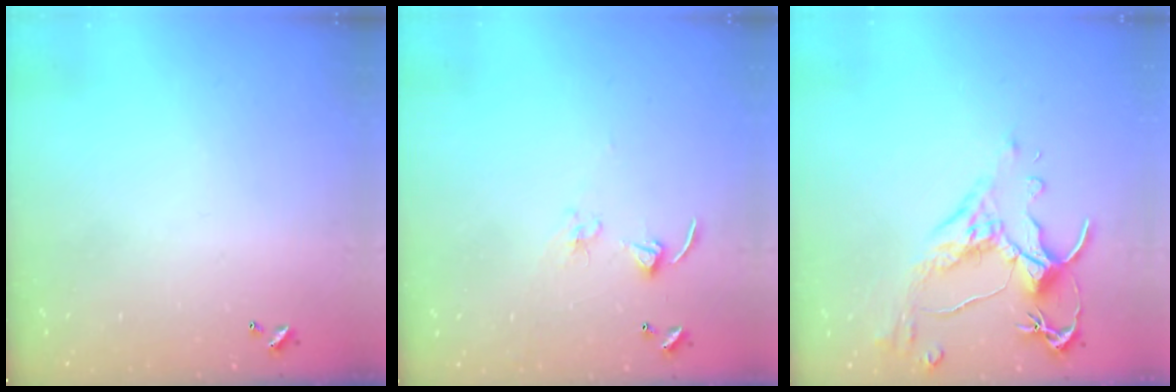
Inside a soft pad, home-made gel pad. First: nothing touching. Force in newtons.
{"total": 2.7, "press": 2.7, "slide": 0.2}
{"total": 2.5, "press": 2.1, "slide": 1.2}